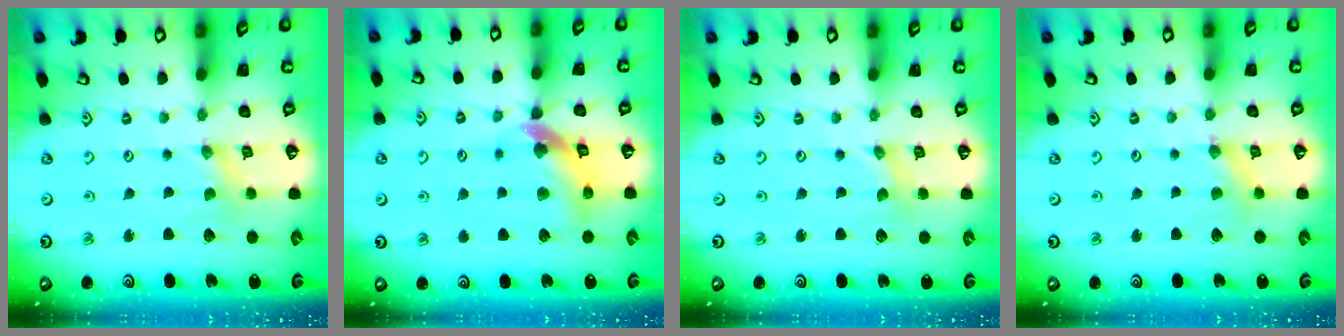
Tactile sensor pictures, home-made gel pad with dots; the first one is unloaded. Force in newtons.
{"total": 10.9, "press": 10.7, "slide": 1.7}
{"total": 0.0}
{"total": 2.0, "press": 2.0, "slide": 0.4}